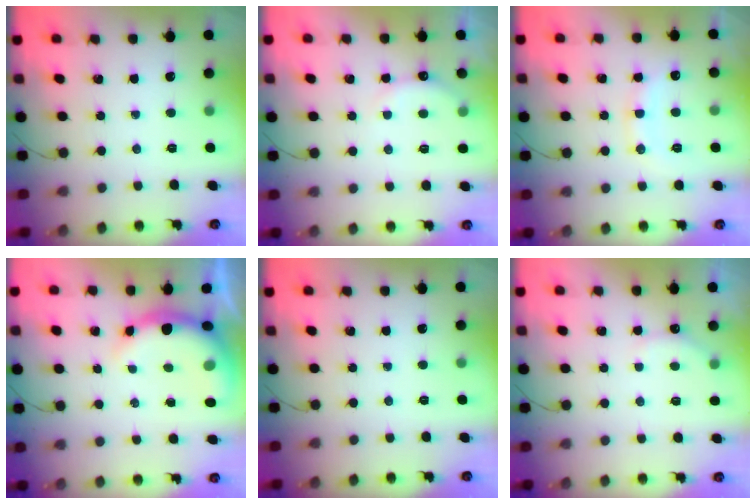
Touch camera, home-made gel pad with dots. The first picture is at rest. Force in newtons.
{"total": 6.5, "press": 6.4, "slide": 1.3}
{"total": 11.3, "press": 11.3, "slide": 1.2}
{"total": 9.3, "press": 9.2, "slide": 1.8}
{"total": 0.0}
{"total": 4.7, "press": 4.6, "slide": 0.9}